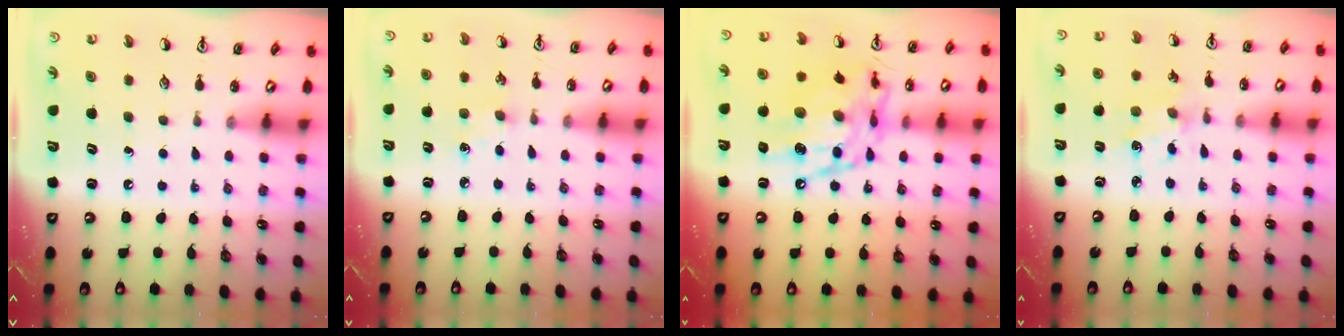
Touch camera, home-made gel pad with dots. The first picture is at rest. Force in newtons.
{"total": 3.3, "press": 3.3, "slide": 0.4}
{"total": 16.1, "press": 16.0, "slide": 1.3}
{"total": 2.0, "press": 2.0, "slide": 0.5}